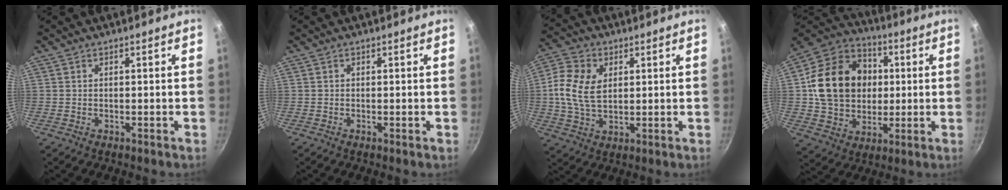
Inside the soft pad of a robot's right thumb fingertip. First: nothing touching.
{"total": 0.0}
{"total": 10.9, "force": [1.7, 7.2, 8.0], "torque": [-0.161, 0.004, 0.032]}
{"total": 20.1, "force": [1.7, 16.3, 11.6], "torque": [-0.186, 0.020, 0.035]}